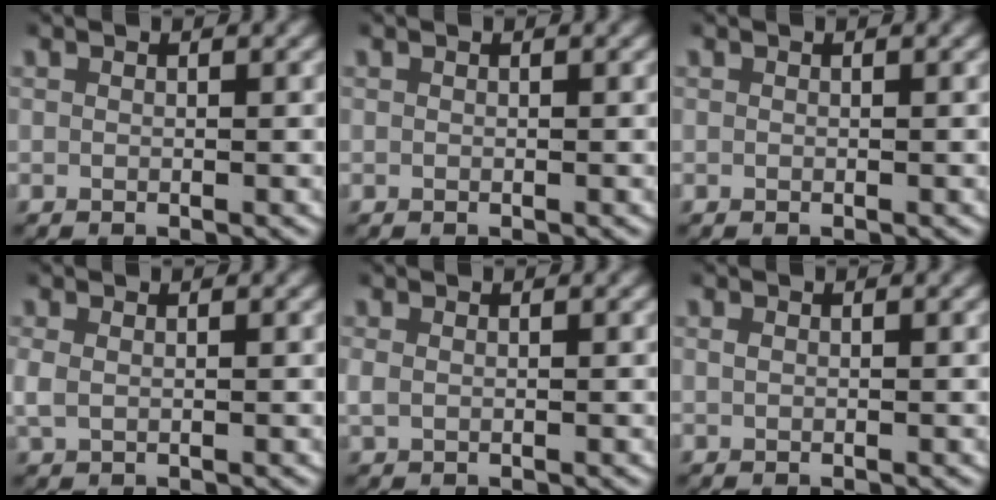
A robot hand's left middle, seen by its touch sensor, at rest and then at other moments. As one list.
[{"total": 0.0}, {"total": 0.0}, {"total": 1.8, "force": [0.2, 1.4, 1.2], "torque": [-0.039, -0.003, 0.009]}, {"total": 1.2, "force": [0.2, 1.0, 0.8], "torque": [-0.027, -0.002, 0.007]}, {"total": 0.0}]